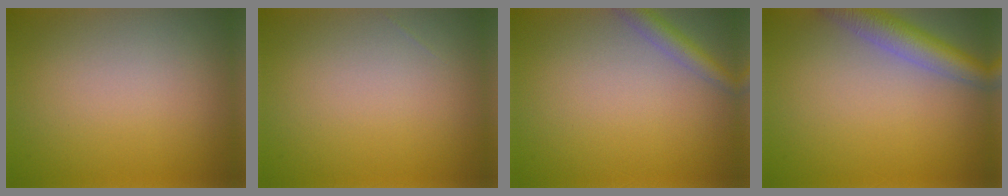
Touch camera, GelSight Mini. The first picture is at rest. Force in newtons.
{"total": 0.0}
{"total": 2.3, "press": 2.3, "slide": 0.1}
{"total": 4.5, "press": 4.5, "slide": 0.2}